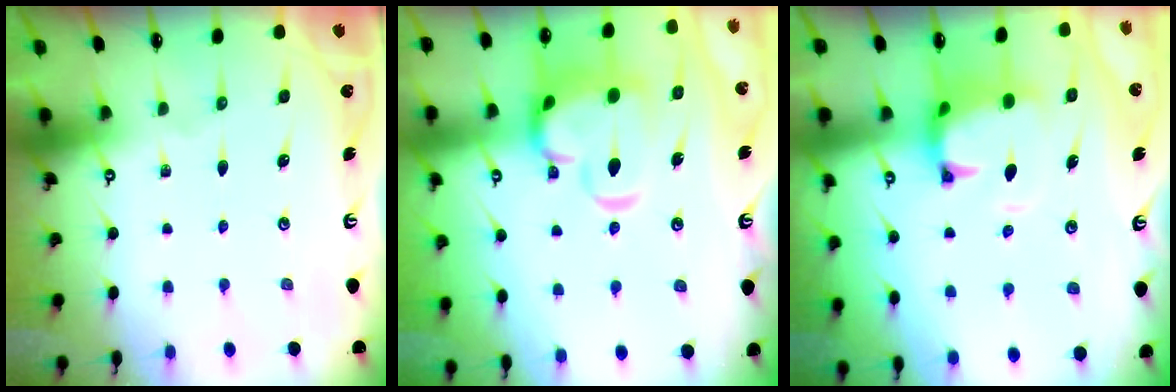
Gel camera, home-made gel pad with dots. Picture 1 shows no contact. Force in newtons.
{"total": 8.8, "press": 8.6, "slide": 1.7}
{"total": 2.3, "press": 2.0, "slide": 1.2}